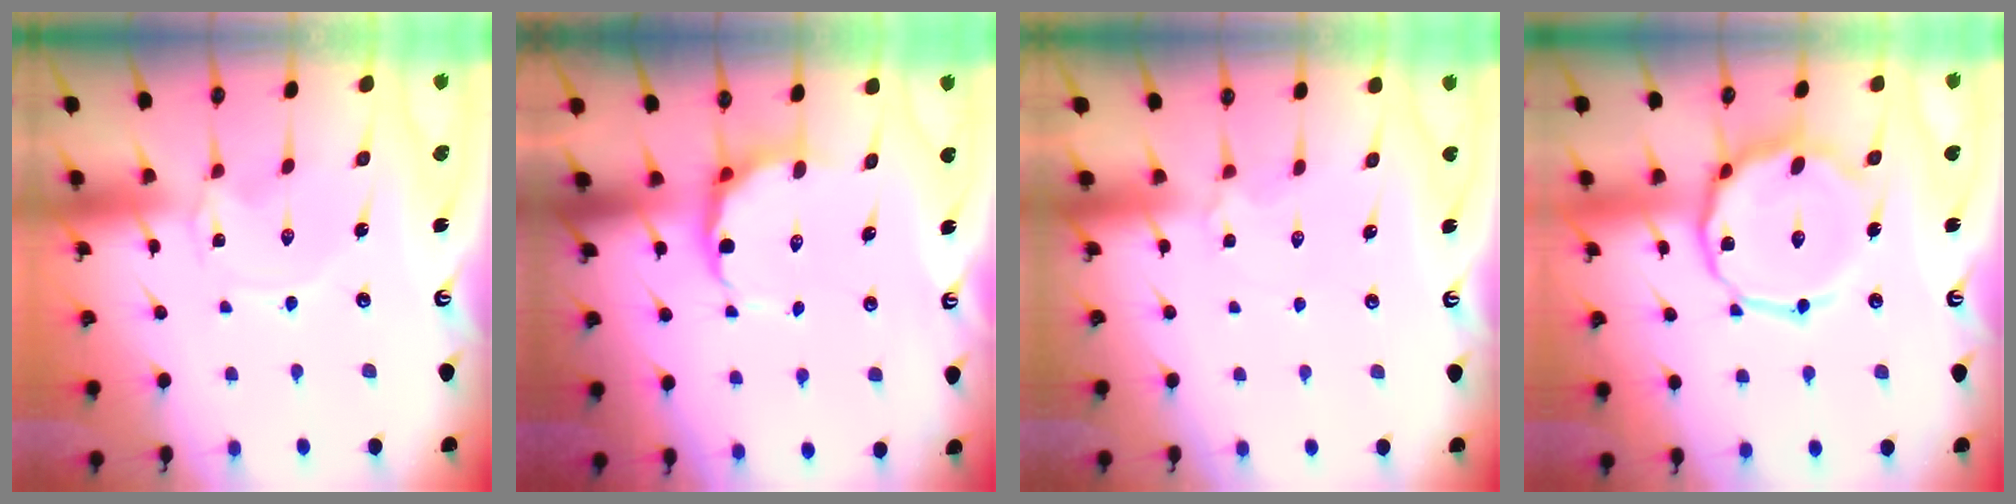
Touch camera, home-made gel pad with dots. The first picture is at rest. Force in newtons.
{"total": 7.6, "press": 7.4, "slide": 1.8}
{"total": 2.8, "press": 2.7, "slide": 0.6}
{"total": 14.8, "press": 14.8, "slide": 1.1}